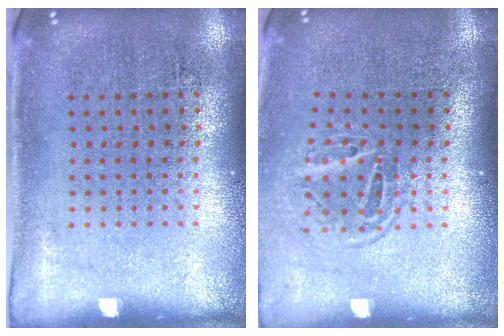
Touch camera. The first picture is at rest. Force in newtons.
{"total": 1.5, "press": 1.0, "slide": 1.1}